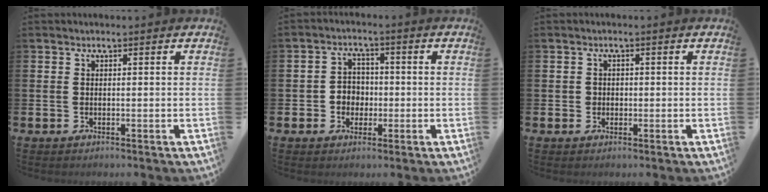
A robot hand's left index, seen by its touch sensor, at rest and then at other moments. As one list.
[{"total": 3.4, "force": [-0.4, 3.2, 1.0], "torque": [-0.015, 0.001, -0.016]}, {"total": 1.2, "force": [0.0, 1.2, 0.2], "torque": [0.009, 0.001, -0.006]}]